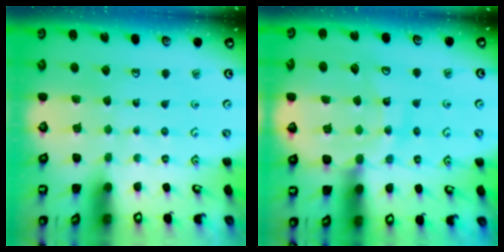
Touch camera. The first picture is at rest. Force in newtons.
{"total": 14.2, "press": 14.1, "slide": 1.7}